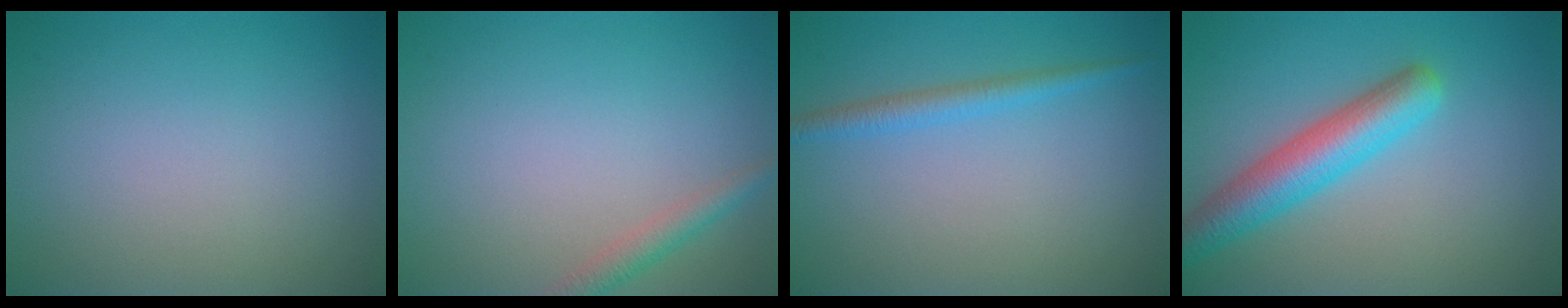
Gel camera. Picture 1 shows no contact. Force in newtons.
{"total": 1.8, "press": 1.8, "slide": 0.1}
{"total": 1.8, "press": 1.8, "slide": 0.1}
{"total": 5.1, "press": 5.1, "slide": 0.3}